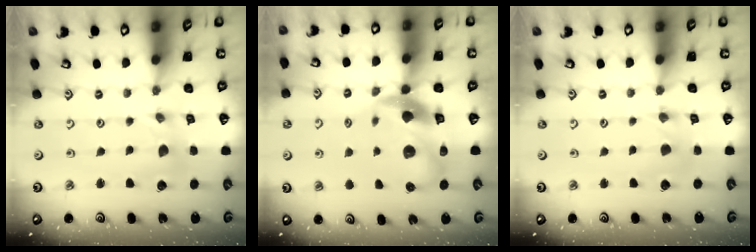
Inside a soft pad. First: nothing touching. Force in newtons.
{"total": 13.2, "press": 13.1, "slide": 1.8}
{"total": 0.5, "press": 0.5, "slide": 0.1}